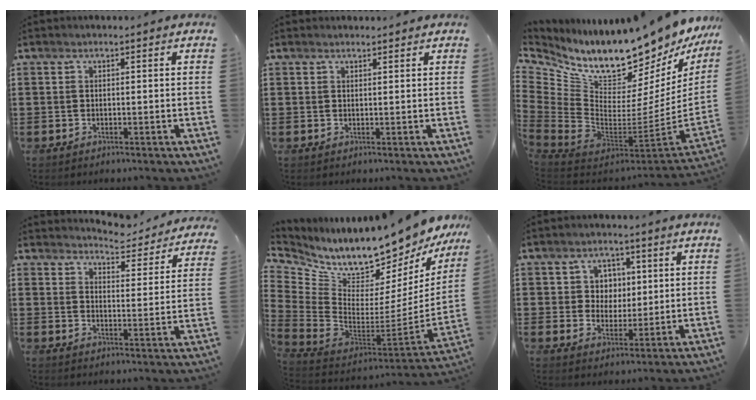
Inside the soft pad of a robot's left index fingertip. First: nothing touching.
{"total": 0.9, "force": [0.9, 0.2, 0.1], "torque": [-0.004, 0.000, 0.018]}
{"total": 12.7, "force": [11.8, 2.2, 4.4], "torque": [-0.114, -0.125, 0.195]}
{"total": 4.7, "force": [4.6, 0.2, 0.5], "torque": [-0.019, -0.039, 0.075]}
{"total": 11.3, "force": [10.9, 1.5, 2.4], "torque": [-0.079, -0.119, 0.181]}
{"total": 4.2, "force": [1.5, 3.7, 1.3], "torque": [-0.037, 0.011, 0.022]}